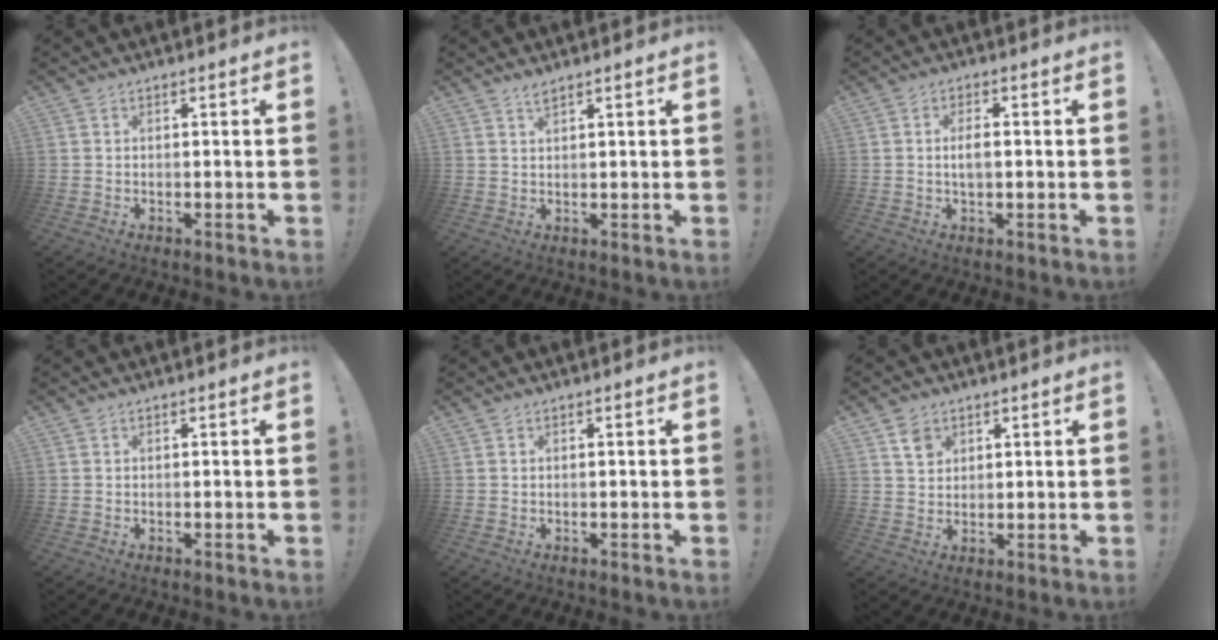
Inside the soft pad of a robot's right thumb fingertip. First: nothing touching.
{"total": 3.2, "force": [2.7, 0.7, 1.7], "torque": [-0.031, -0.016, 0.047]}
{"total": 3.4, "force": [0.0, 1.3, 3.2], "torque": [-0.059, 0.000, -0.005]}
{"total": 0.0}
{"total": 0.0}
{"total": 4.6, "force": [2.7, 3.5, 1.2], "torque": [-0.006, -0.012, 0.049]}